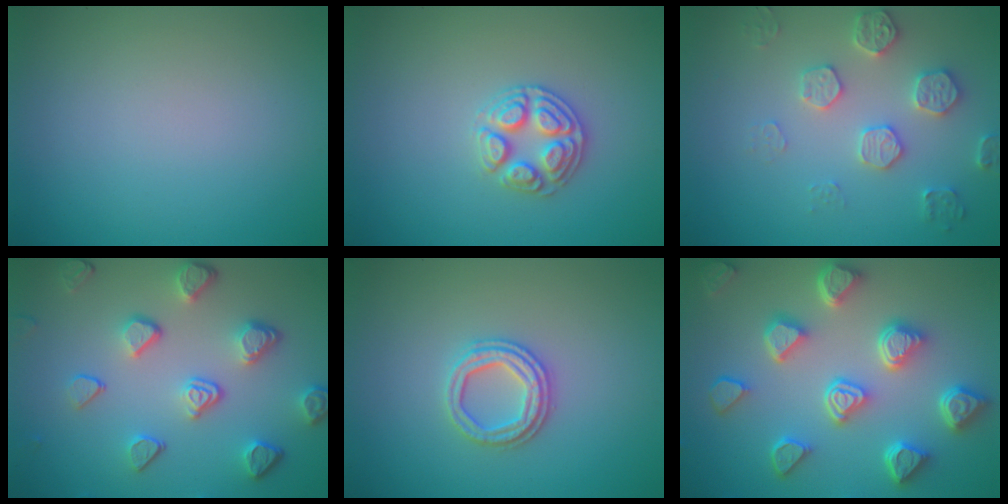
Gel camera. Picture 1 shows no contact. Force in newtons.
{"total": 2.9, "press": 2.9, "slide": 0.1}
{"total": 3.6, "press": 3.5, "slide": 0.8}
{"total": 4.9, "press": 3.7, "slide": 3.3}
{"total": 2.9, "press": 2.7, "slide": 1.0}
{"total": 7.2, "press": 5.8, "slide": 4.2}